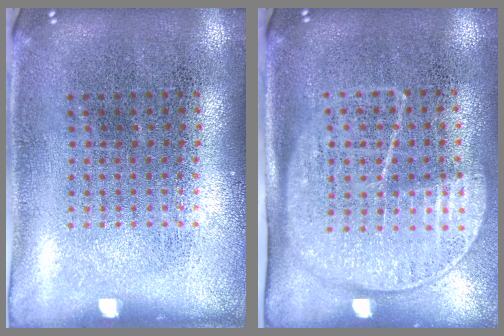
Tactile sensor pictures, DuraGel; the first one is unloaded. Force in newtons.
{"total": 1.7, "press": 1.4, "slide": 1.0}